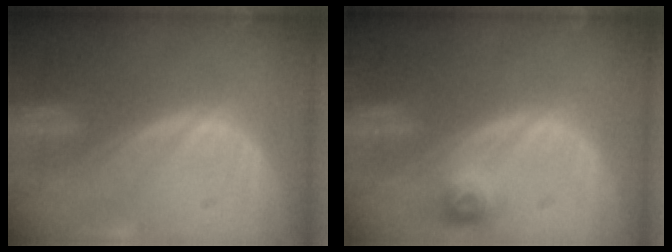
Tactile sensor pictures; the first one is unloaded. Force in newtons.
{"total": 2.3, "press": 2.2, "slide": 0.7}